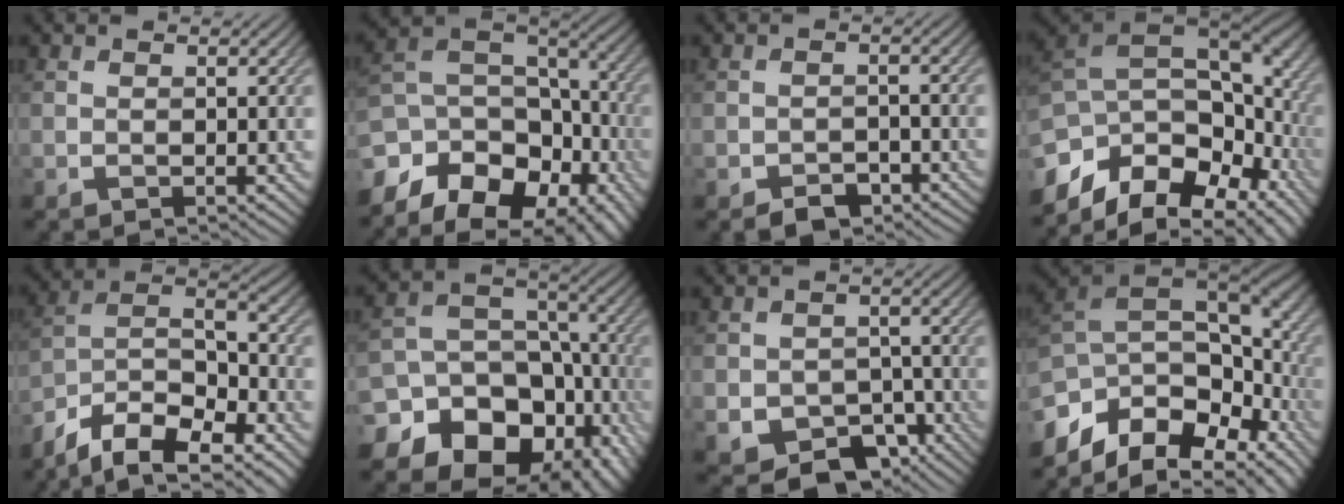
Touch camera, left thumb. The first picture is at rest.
{"total": 15.1, "force": [-7.5, 9.8, 8.7], "torque": [-0.189, -0.035, -0.094]}
{"total": 3.5, "force": [-2.6, 1.9, 1.4], "torque": [-0.018, -0.001, -0.041]}
{"total": 15.8, "force": [-5.5, 9.8, 11.1], "torque": [-0.246, -0.019, -0.075]}
{"total": 12.3, "force": [-8.5, 5.2, 7.3], "torque": [-0.147, -0.012, -0.162]}
{"total": 20.3, "force": [-10.6, 15.2, 8.3], "torque": [-0.166, -0.049, -0.157]}
{"total": 8.2, "force": [-4.4, 5.9, 3.6], "torque": [-0.059, -0.021, -0.062]}
{"total": 14.3, "force": [-5.3, 8.4, 10.3], "torque": [-0.252, -0.017, -0.075]}